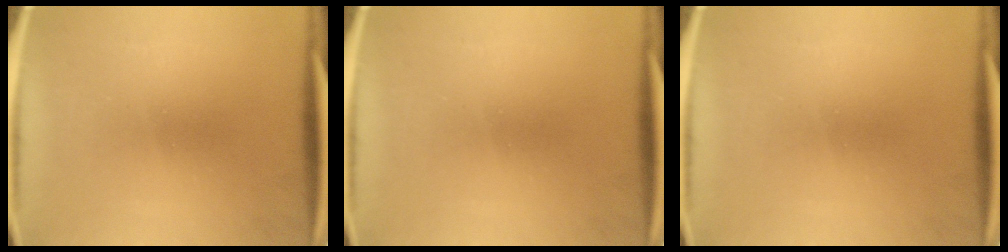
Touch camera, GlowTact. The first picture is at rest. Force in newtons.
{"total": 0.0}
{"total": 0.0}